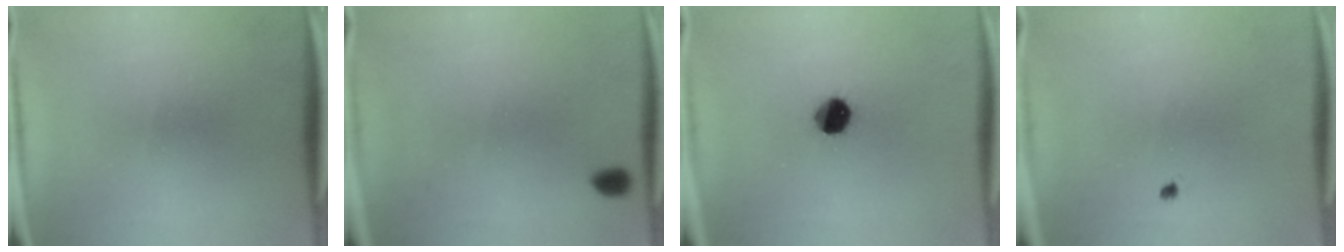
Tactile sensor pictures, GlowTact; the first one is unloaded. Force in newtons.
{"total": 1.3}
{"total": 6.7}
{"total": 0.6}